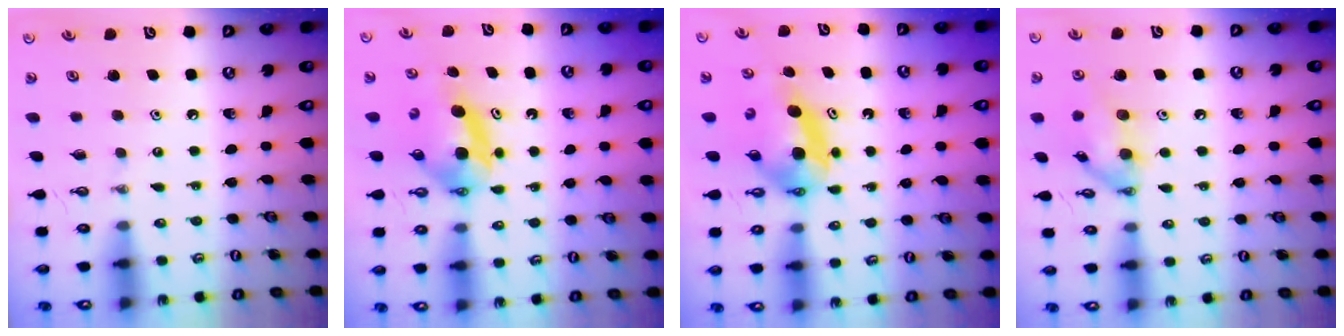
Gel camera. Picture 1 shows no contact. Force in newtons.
{"total": 6.9, "press": 5.2, "slide": 4.6}
{"total": 5.3, "press": 5.3, "slide": 0.3}
{"total": 13.3, "press": 13.2, "slide": 0.8}